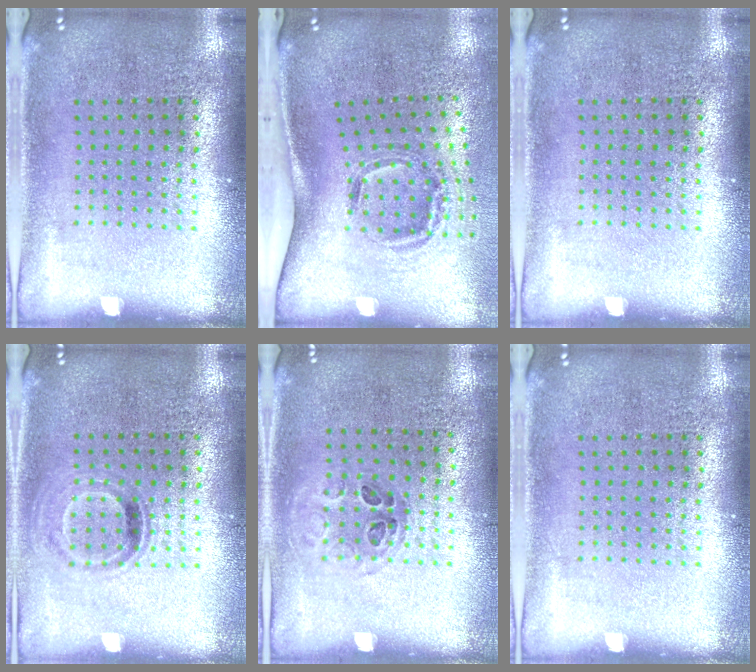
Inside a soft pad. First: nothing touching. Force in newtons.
{"total": 2.0, "press": 1.2, "slide": 1.6}
{"total": 0.0}
{"total": 1.0, "press": 0.9, "slide": 0.6}
{"total": 1.0, "press": 0.7, "slide": 0.7}
{"total": 0.0}